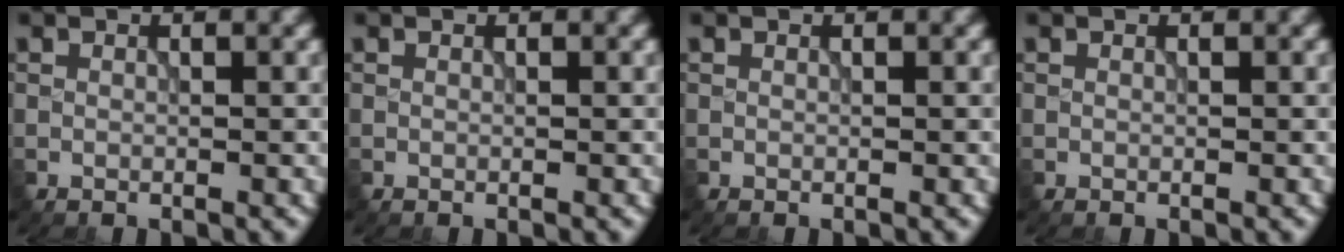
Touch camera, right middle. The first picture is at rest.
{"total": 0.0}
{"total": 0.0}
{"total": 0.0}